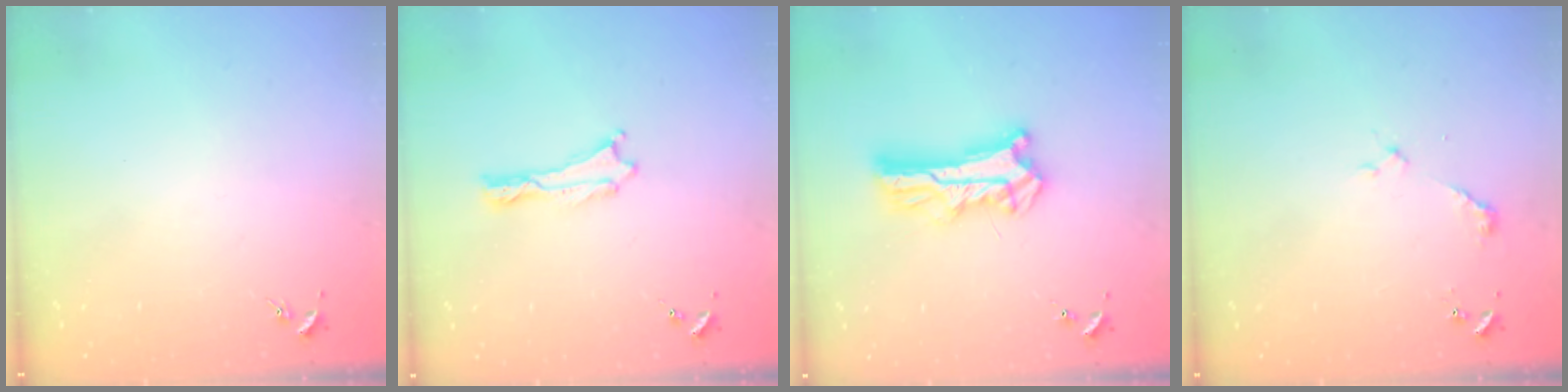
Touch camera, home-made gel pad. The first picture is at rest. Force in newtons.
{"total": 0.0}
{"total": 9.5, "press": 9.5, "slide": 0.8}
{"total": 2.3, "press": 2.3, "slide": 0.1}